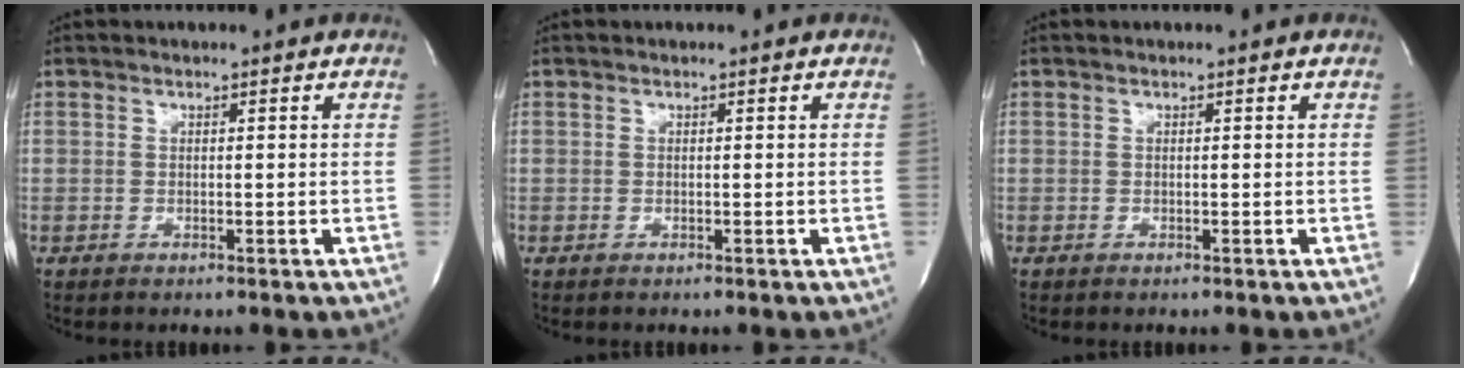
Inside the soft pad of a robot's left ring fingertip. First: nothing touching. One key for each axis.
{"total": 0.0}
{"total": 0.0}